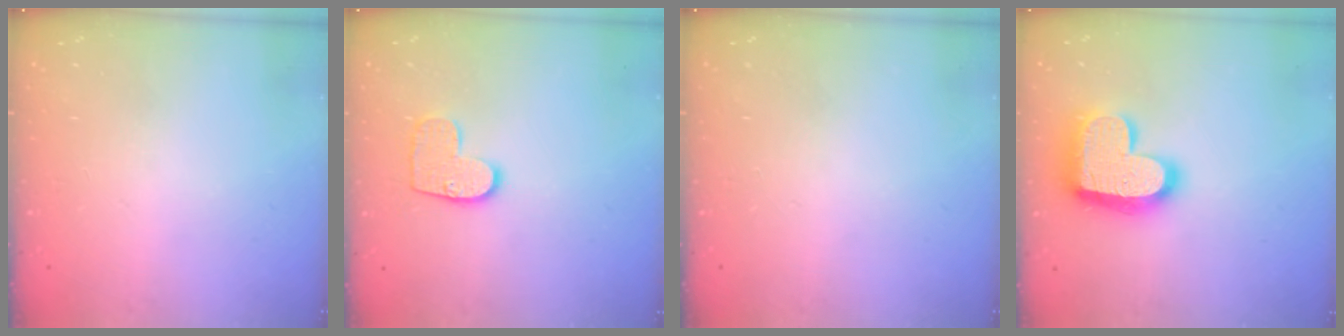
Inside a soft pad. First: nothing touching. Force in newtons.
{"total": 9.8, "press": 9.8, "slide": 0.4}
{"total": 0.0}
{"total": 19.2, "press": 19.2, "slide": 1.3}